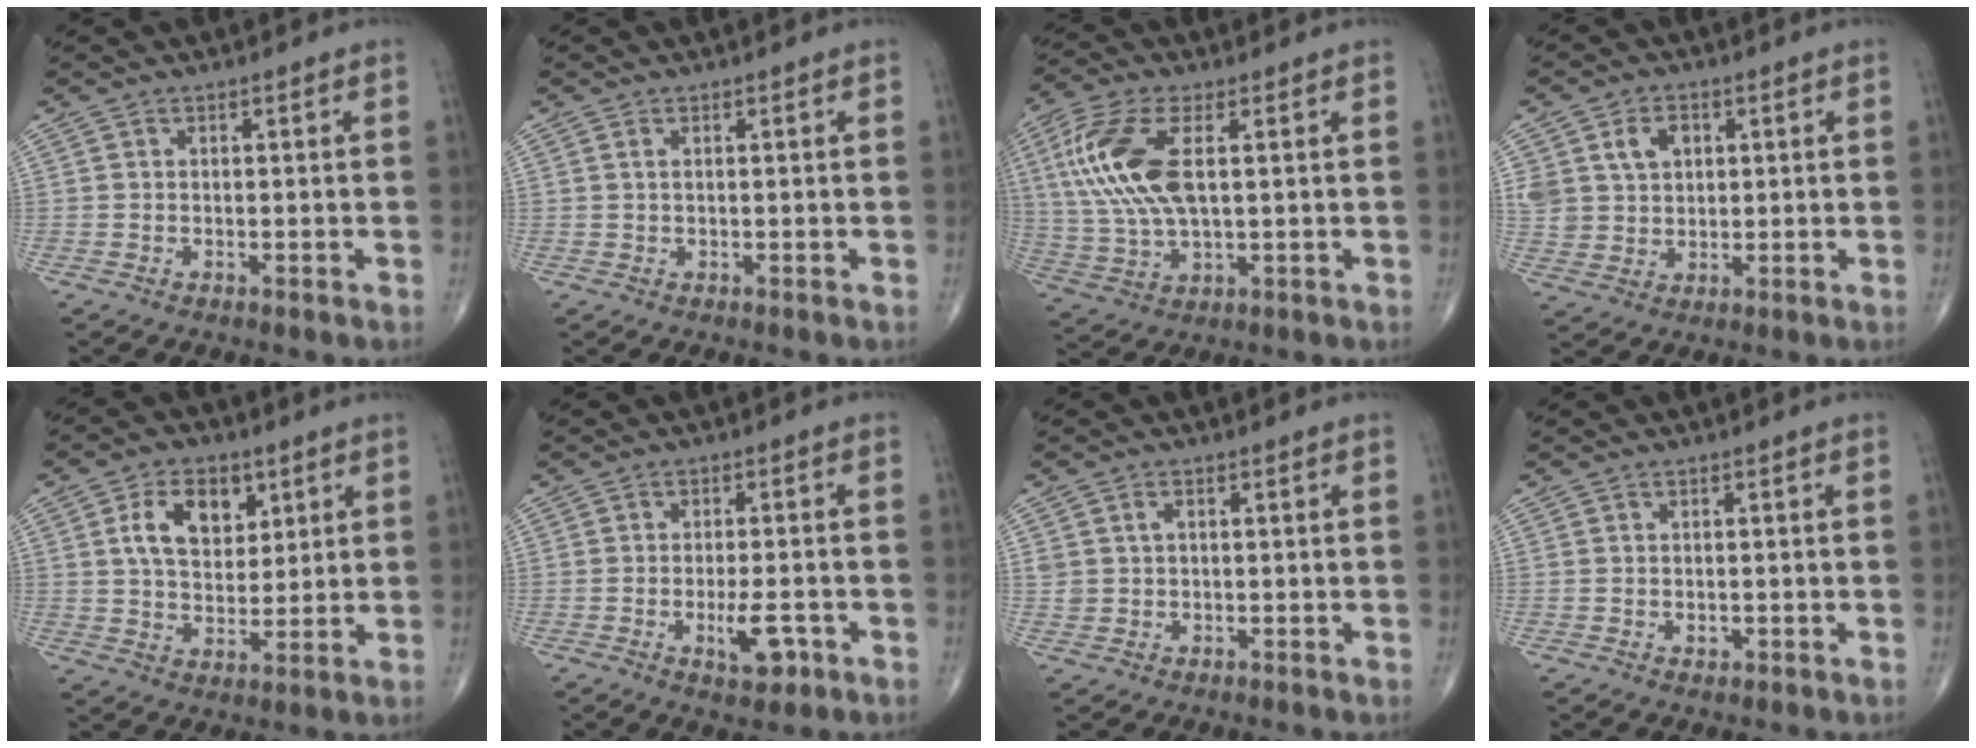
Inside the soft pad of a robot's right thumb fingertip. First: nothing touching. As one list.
[{"total": 0.7, "force": [0.3, 0.3, 0.5], "torque": [-0.013, 0.005, 0.005]}, {"total": 15.1, "force": [3.1, 6.8, 13.1], "torque": [-0.300, 0.001, 0.064]}, {"total": 8.2, "force": [2.7, 6.4, 4.4], "torque": [-0.060, -0.006, 0.057]}, {"total": 10.4, "force": [3.8, 6.7, 6.9], "torque": [-0.090, -0.013, 0.070]}, {"total": 5.5, "force": [-2.1, 2.1, 4.6], "torque": [-0.062, 0.003, -0.026]}, {"total": 2.1, "force": [0.5, 1.7, 1.2], "torque": [-0.017, 0.001, 0.014]}, {"total": 1.1, "force": [-0.3, 0.8, 0.7], "torque": [-0.005, 0.001, -0.002]}]